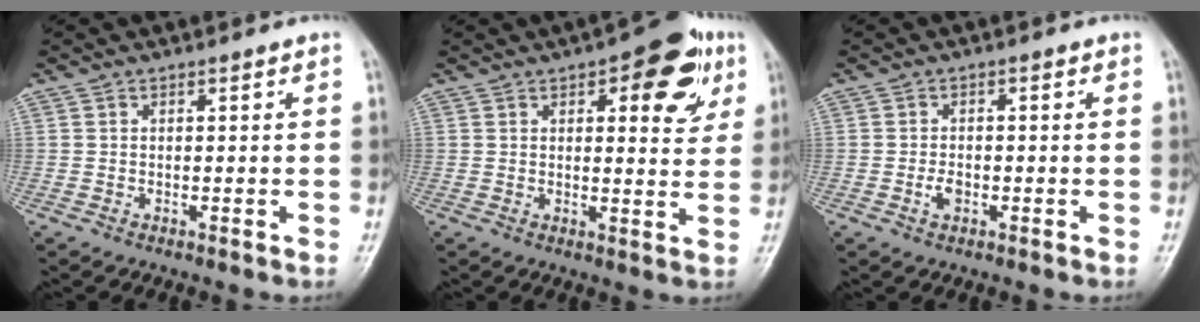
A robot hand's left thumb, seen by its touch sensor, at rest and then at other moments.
{"total": 11.5, "force": [5.1, 5.0, 9.1], "torque": [-0.072, -0.012, 0.056]}
{"total": 2.3, "force": [-0.8, 1.5, 1.5], "torque": [-0.022, 0.002, -0.017]}